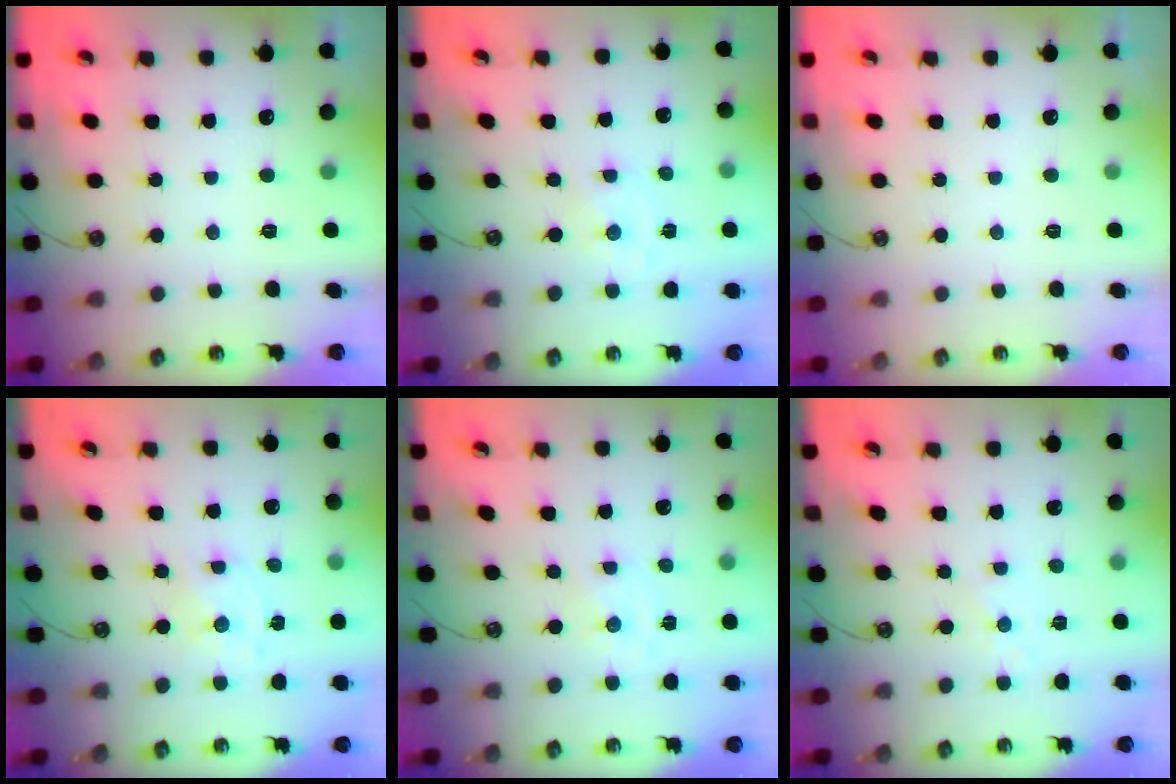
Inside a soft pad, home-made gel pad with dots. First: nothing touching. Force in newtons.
{"total": 0.0}
{"total": 0.0}
{"total": 1.6, "press": 1.6, "slide": 0.3}
{"total": 0.0}
{"total": 2.8, "press": 2.8, "slide": 0.3}